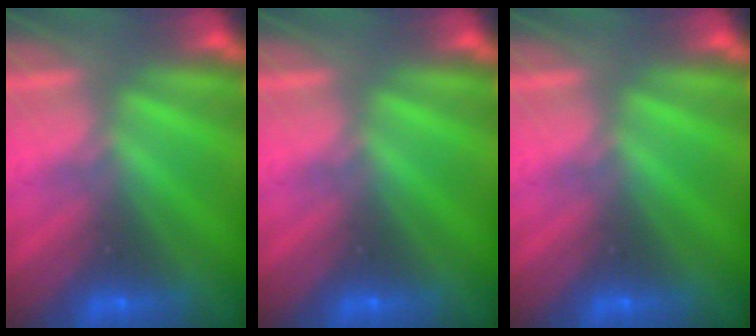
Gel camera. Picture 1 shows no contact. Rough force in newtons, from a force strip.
{"total": 0.0}
{"total": 0.0}